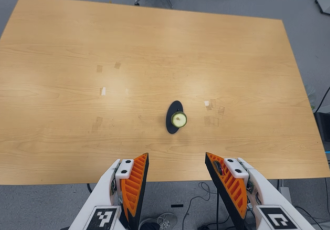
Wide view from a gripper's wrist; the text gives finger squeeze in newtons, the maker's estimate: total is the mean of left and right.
{"total": 0.0}